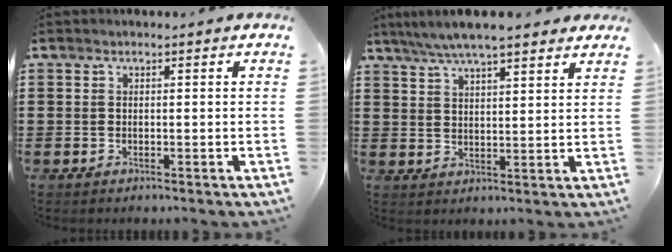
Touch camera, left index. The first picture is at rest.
{"total": 5.7, "force": [4.9, 0.7, 2.8], "torque": [-0.068, -0.009, 0.087]}